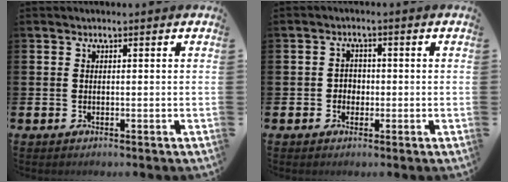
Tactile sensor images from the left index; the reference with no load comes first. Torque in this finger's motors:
{"motor_torque": [-0.29, 0.07, 0.00, 0.00]}